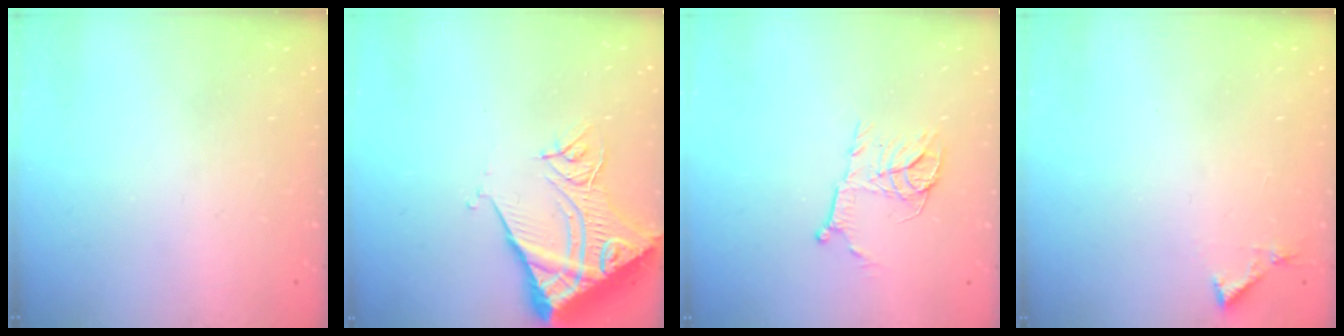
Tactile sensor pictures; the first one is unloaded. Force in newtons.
{"total": 13.1, "press": 13.0, "slide": 1.7}
{"total": 10.4, "press": 10.4, "slide": 0.6}
{"total": 4.1, "press": 4.1, "slide": 0.5}